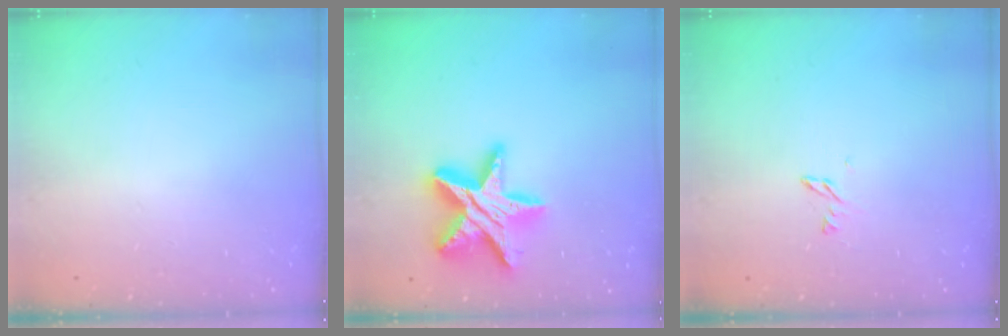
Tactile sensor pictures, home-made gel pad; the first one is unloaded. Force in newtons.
{"total": 19.5, "press": 19.5, "slide": 1.4}
{"total": 4.3, "press": 4.3, "slide": 0.4}